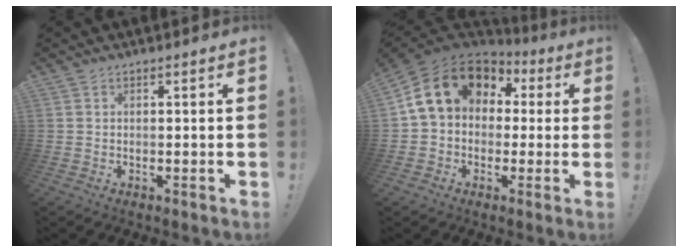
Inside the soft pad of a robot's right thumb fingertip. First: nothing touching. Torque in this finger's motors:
{"motor_torque": [2.38, 2.48, 1.35, -0.04, 0.07]}